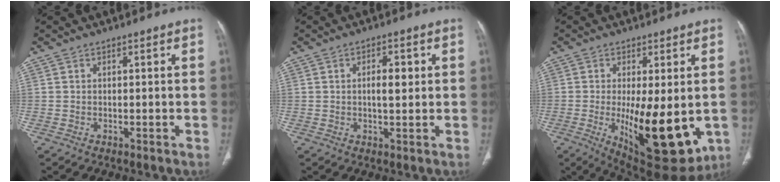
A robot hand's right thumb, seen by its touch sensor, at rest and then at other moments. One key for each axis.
{"total": 4.1, "fx": 0.7, "fy": 1.7, "fz": 3.6, "tx": -0.053, "ty": -0.001, "tz": 0.011}
{"total": 16.7, "fx": -2.8, "fy": 6.2, "fz": 15.2, "tx": -0.227, "ty": -0.033, "tz": -0.023}